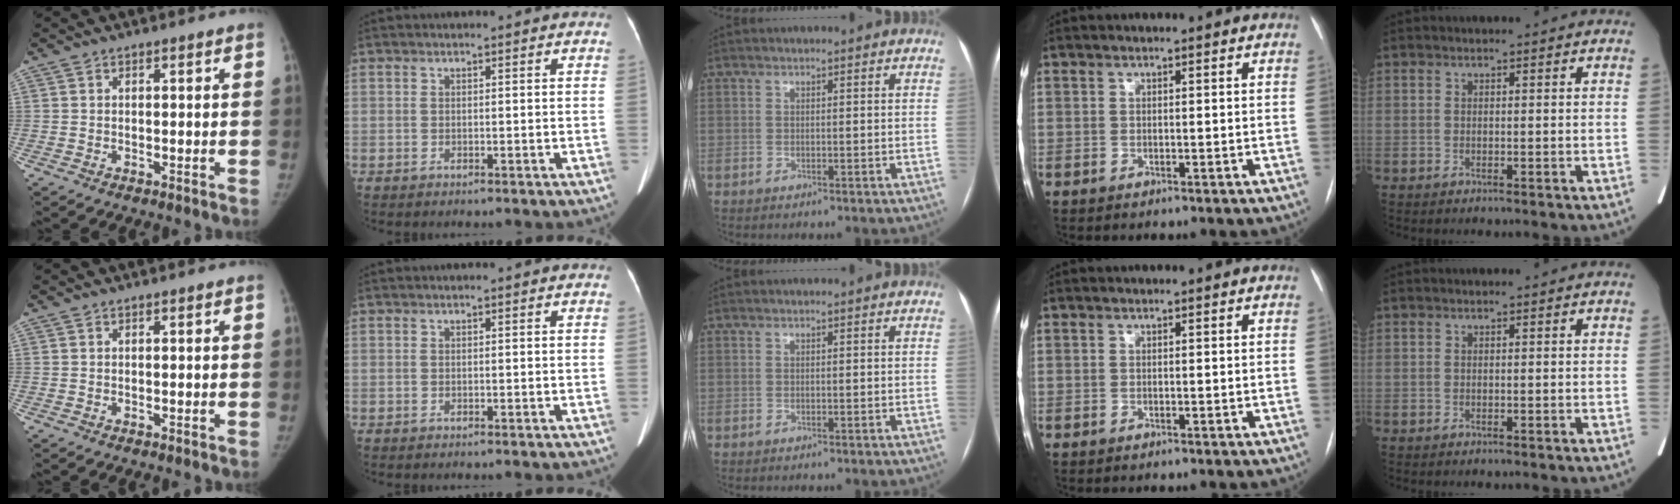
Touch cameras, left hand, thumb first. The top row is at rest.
{}